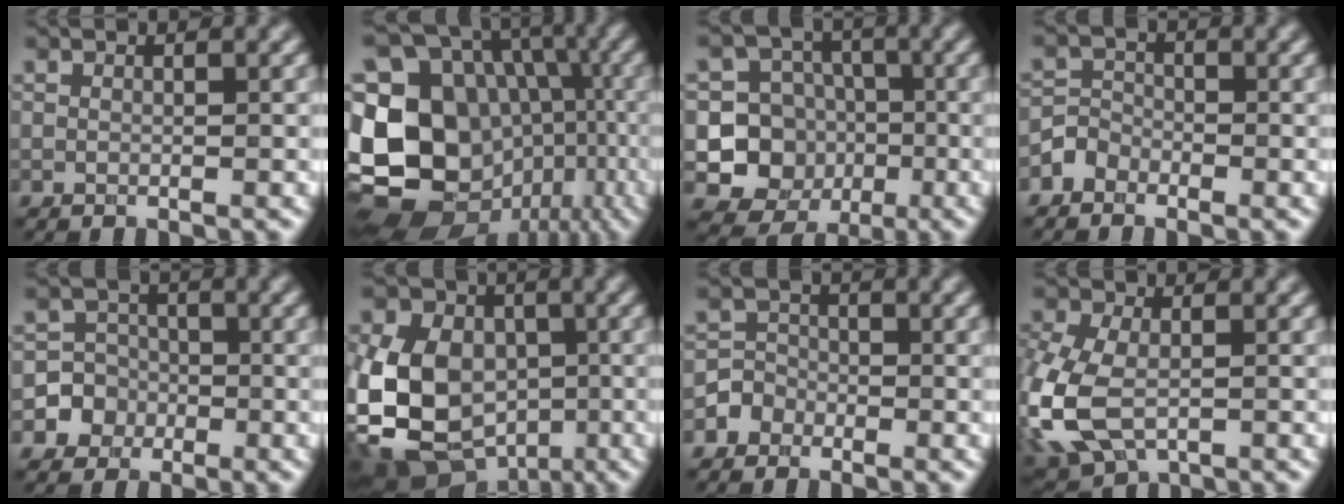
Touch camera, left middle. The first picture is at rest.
{"total": 20.9, "force": [-4.8, 17.5, 10.3], "torque": [-0.202, -0.009, -0.069]}
{"total": 8.2, "force": [-2.1, 7.8, 1.7], "torque": [-0.020, 0.001, -0.049]}
{"total": 1.8, "force": [-1.6, 0.9, -0.3], "torque": [0.003, 0.012, -0.027]}
{"total": 4.1, "force": [-1.8, 3.7, -0.2], "torque": [0.030, 0.008, -0.037]}
{"total": 15.8, "force": [-3.3, 13.3, 7.8], "torque": [-0.184, -0.012, -0.073]}
{"total": 1.9, "force": [-1.4, 1.2, -0.4], "torque": [0.016, 0.009, -0.024]}
{"total": 7.0, "force": [-2.1, 4.5, 4.9], "torque": [-0.138, -0.012, -0.038]}